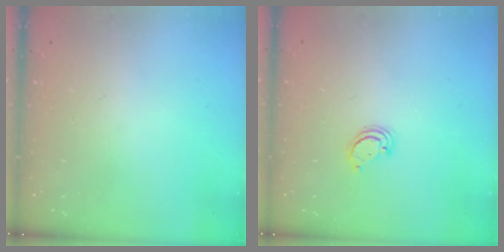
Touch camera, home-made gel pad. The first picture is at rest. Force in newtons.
{"total": 2.8, "press": 2.8, "slide": 0.2}